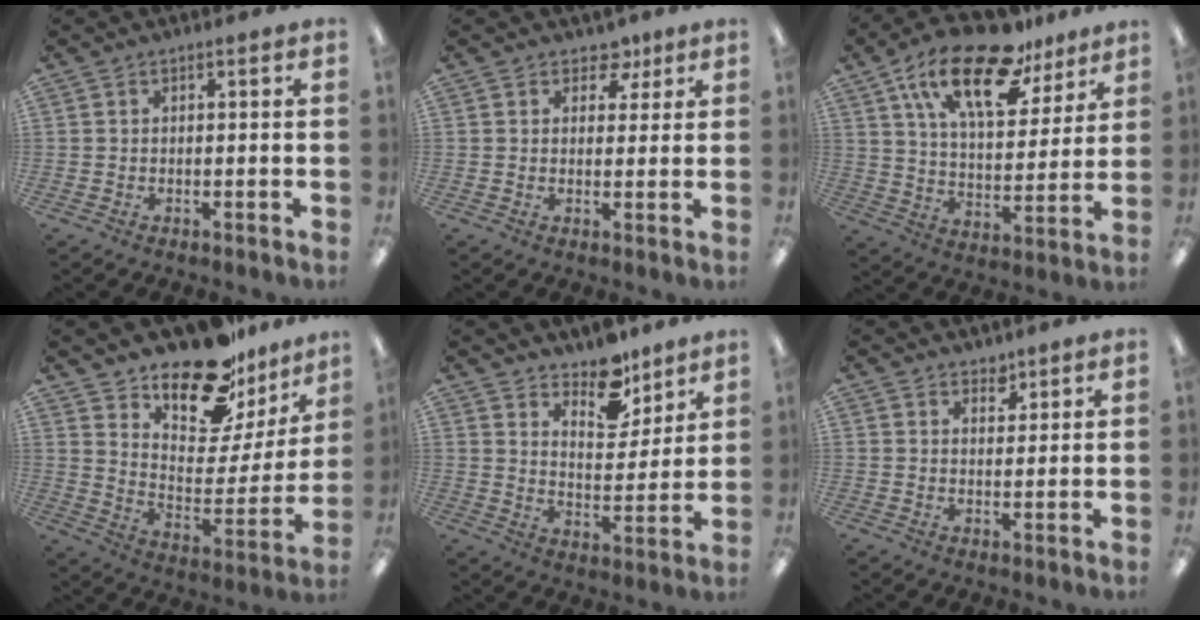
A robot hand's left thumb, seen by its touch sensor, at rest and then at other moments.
{"total": 4.6, "force": [2.9, 3.1, 1.8], "torque": [-0.010, -0.012, 0.049]}
{"total": 21.8, "force": [13.9, 9.5, 13.8], "torque": [-0.238, -0.065, 0.240]}
{"total": 19.1, "force": [16.0, 7.4, 7.3], "torque": [-0.114, -0.129, 0.277]}
{"total": 10.5, "force": [8.8, 4.7, 3.5], "torque": [-0.034, -0.064, 0.158]}
{"total": 2.8, "force": [2.5, 1.3, 0.5], "torque": [0.012, -0.019, 0.042]}